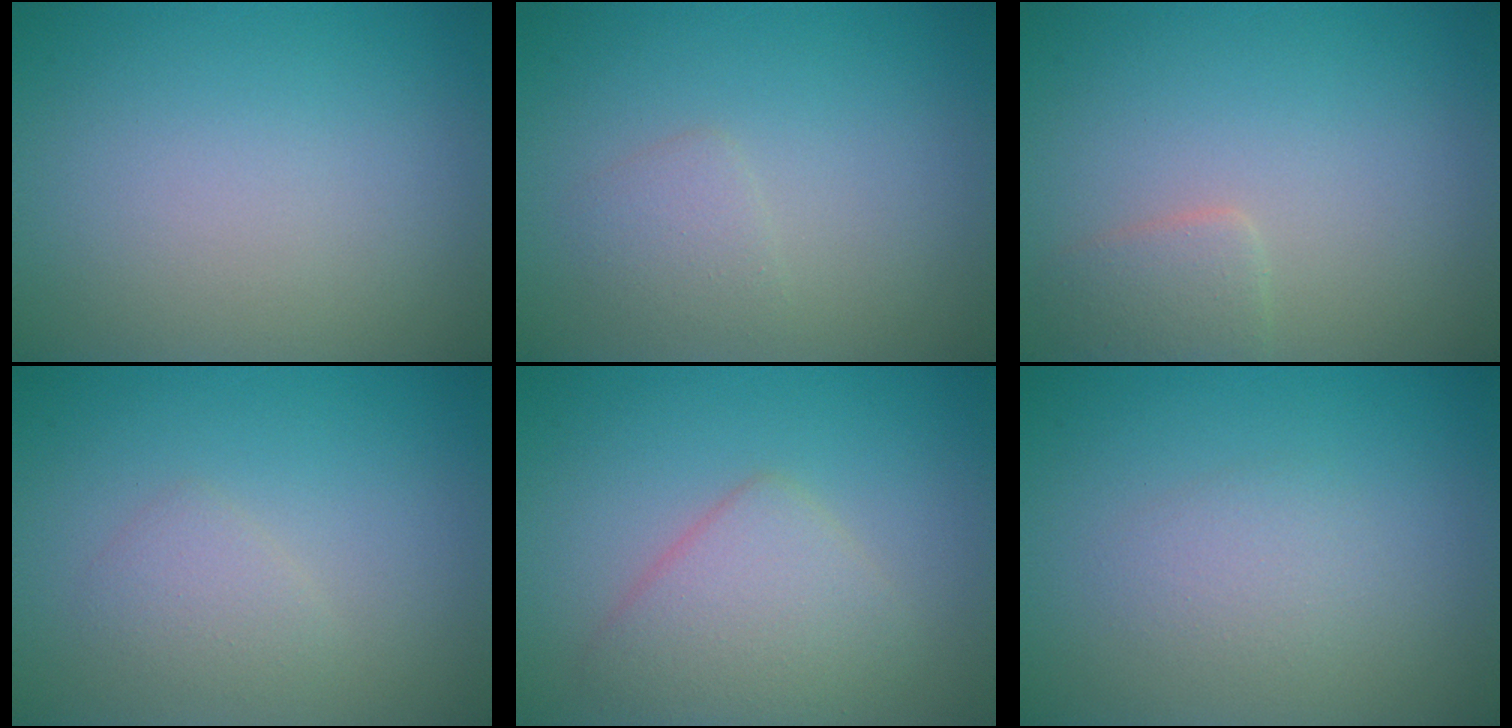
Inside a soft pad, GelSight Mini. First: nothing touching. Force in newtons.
{"total": 1.4, "press": 1.4, "slide": 0.1}
{"total": 1.7, "press": 1.7, "slide": 0.1}
{"total": 1.6, "press": 1.6, "slide": 0.0}
{"total": 3.7, "press": 3.7, "slide": 0.0}
{"total": 1.6, "press": 1.6, "slide": 0.1}